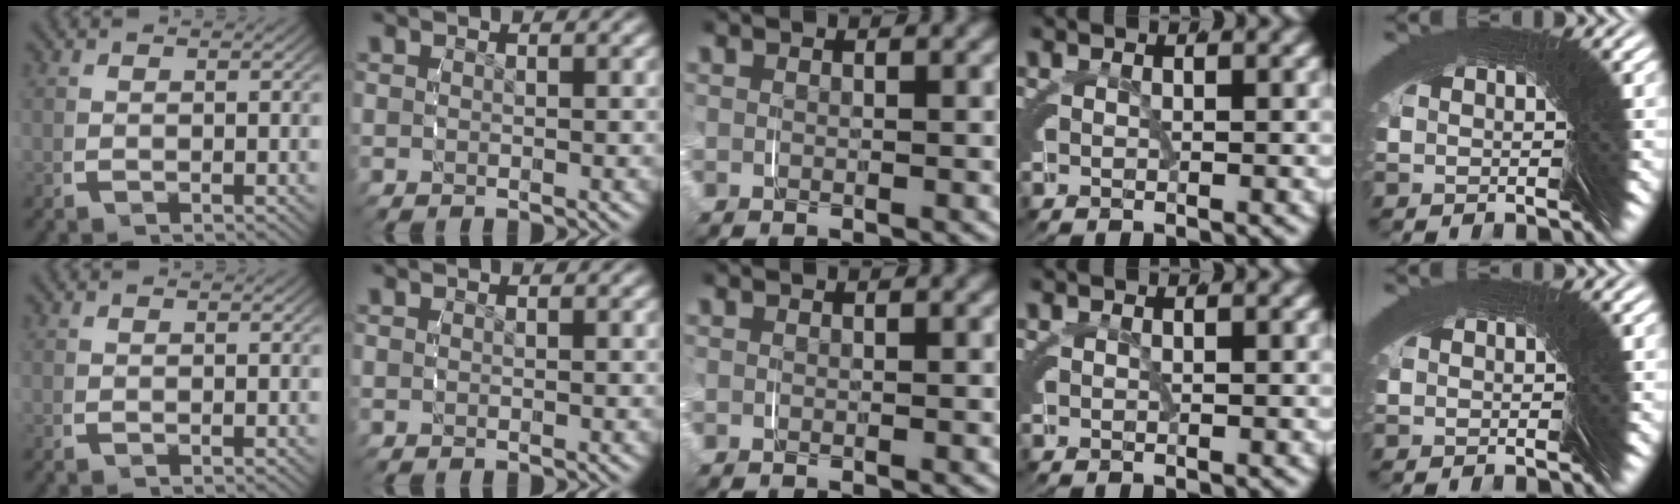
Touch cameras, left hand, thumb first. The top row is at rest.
{}